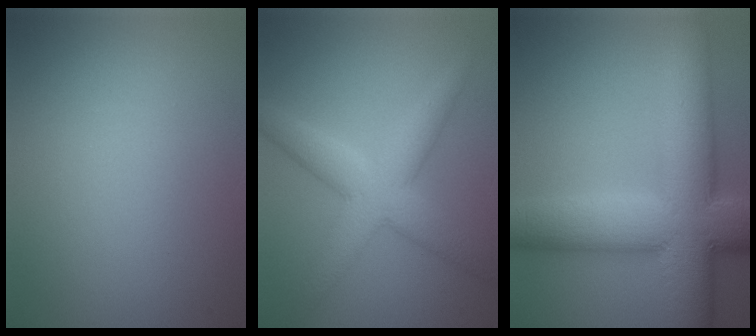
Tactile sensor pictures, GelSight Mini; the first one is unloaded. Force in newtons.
{"total": 5.4, "press": 5.4, "slide": 0.3}
{"total": 12.9, "press": 12.9, "slide": 0.3}